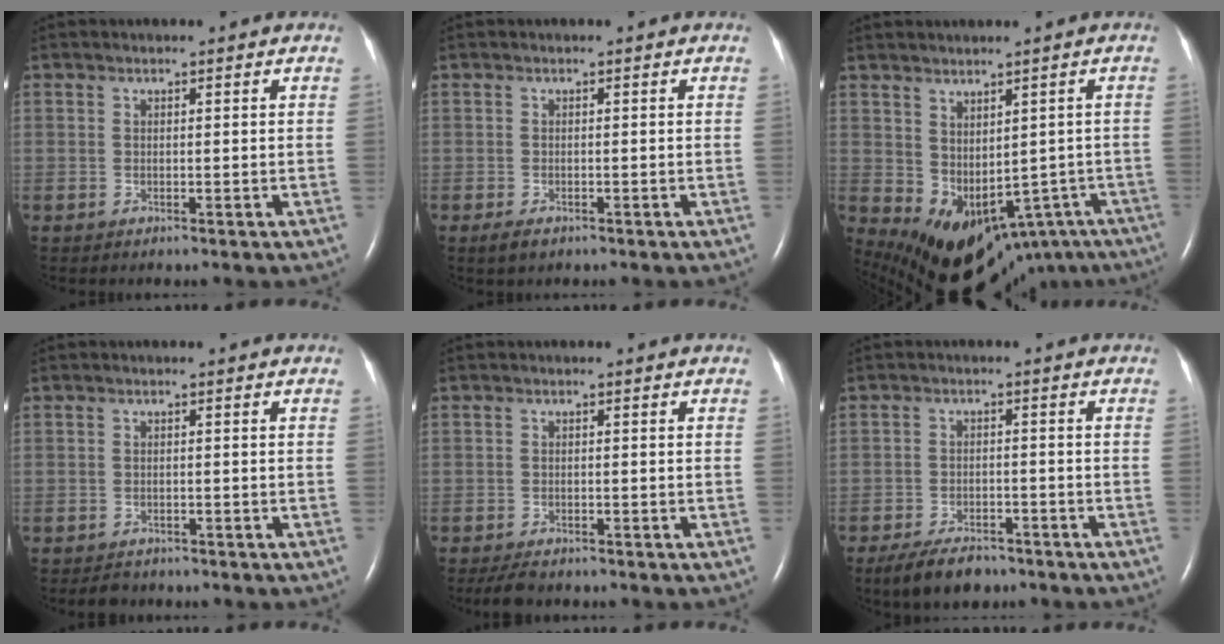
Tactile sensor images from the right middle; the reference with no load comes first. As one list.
[{"total": 1.3, "force": [-0.8, 0.6, 0.9], "torque": [-0.022, -0.003, -0.010]}, {"total": 14.4, "force": [-8.1, 8.8, 8.0], "torque": [-0.111, -0.005, -0.079]}, {"total": 2.1, "force": [-1.8, 1.0, 0.3], "torque": [-0.014, -0.002, -0.026]}, {"total": 3.5, "force": [-2.9, 1.1, 1.5], "torque": [-0.032, -0.008, -0.046]}, {"total": 6.2, "force": [-4.9, 2.5, 3.0], "torque": [-0.057, -0.005, -0.080]}]